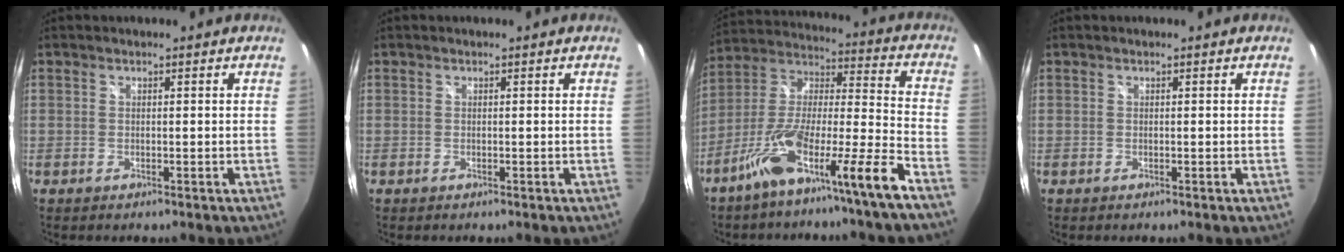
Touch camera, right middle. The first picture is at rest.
{"total": 0.0}
{"total": 16.4, "force": [-10.9, -0.6, 12.2], "torque": [-0.204, -0.017, -0.194]}
{"total": 0.0}